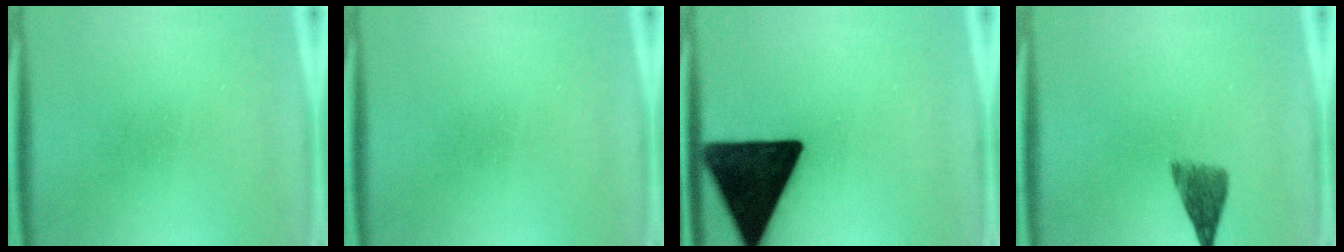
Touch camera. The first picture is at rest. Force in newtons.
{"total": 0.0}
{"total": 19.6}
{"total": 4.5}